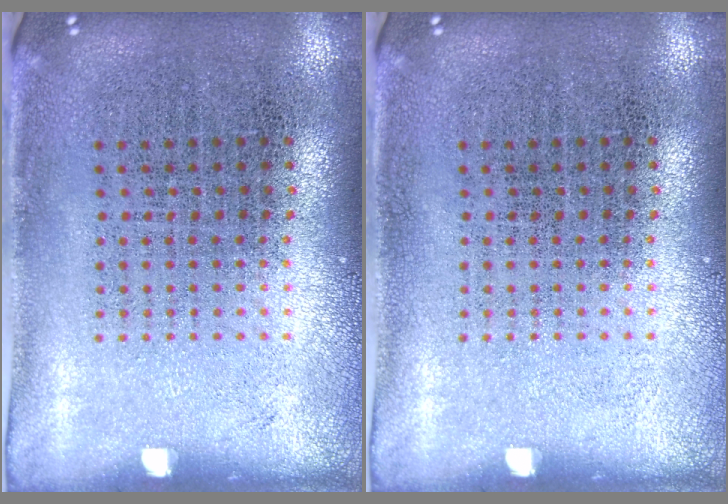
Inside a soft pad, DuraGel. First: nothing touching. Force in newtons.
{"total": 0.0}